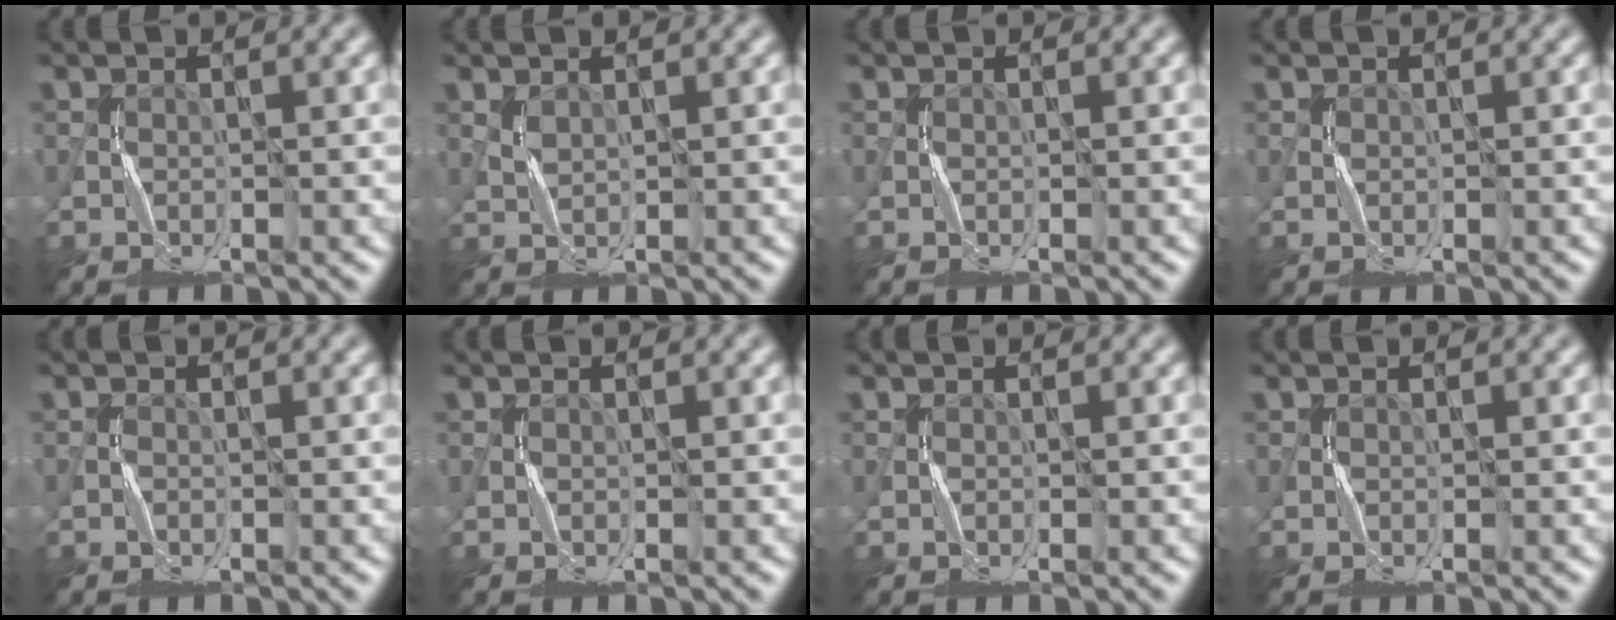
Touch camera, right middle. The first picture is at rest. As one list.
[{"total": 0.7, "force": [0.6, 0.3, 0.3], "torque": [-0.015, -0.001, 0.017]}, {"total": 0.0}, {"total": 0.0}, {"total": 0.5, "force": [-0.4, 0.2, 0.1], "torque": [-0.004, 0.001, -0.008]}, {"total": 0.0}, {"total": 0.0}, {"total": 0.0}]